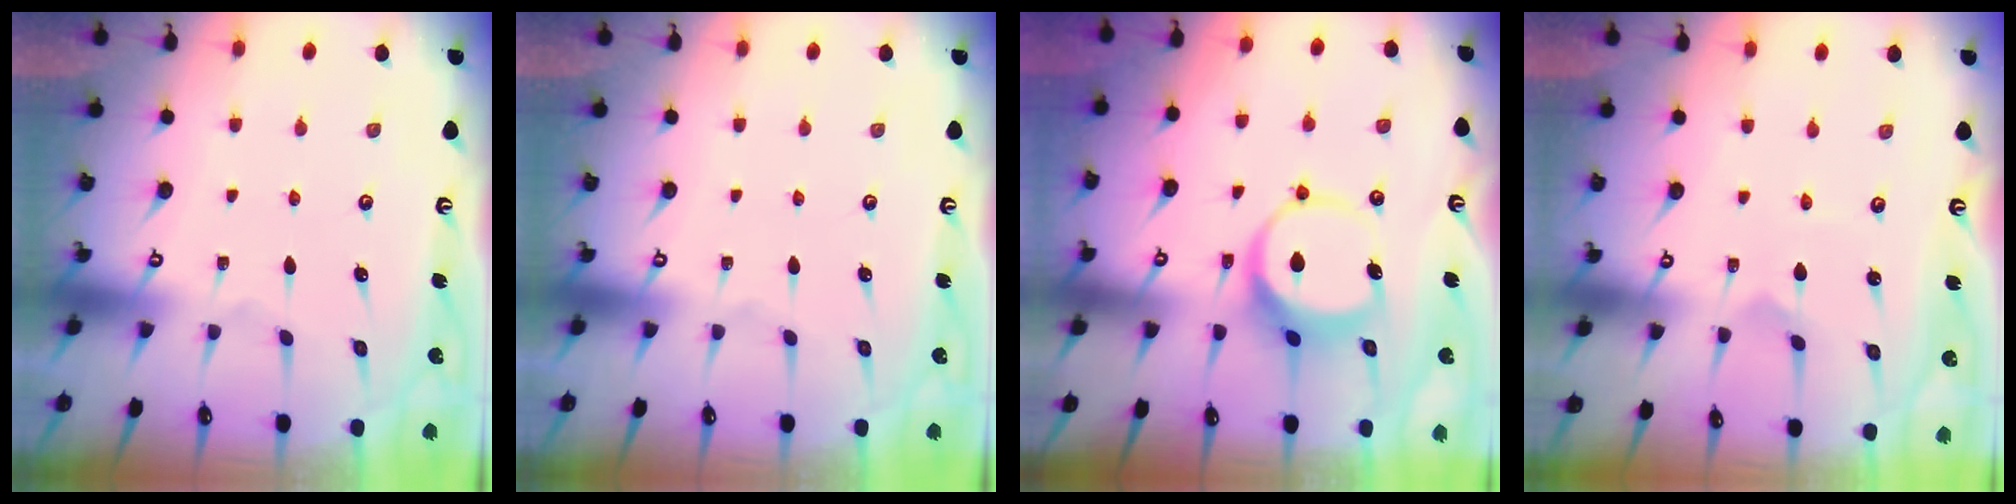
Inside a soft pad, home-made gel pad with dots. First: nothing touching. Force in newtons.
{"total": 0.0}
{"total": 8.4, "press": 8.3, "slide": 1.2}
{"total": 1.4, "press": 1.4, "slide": 0.1}